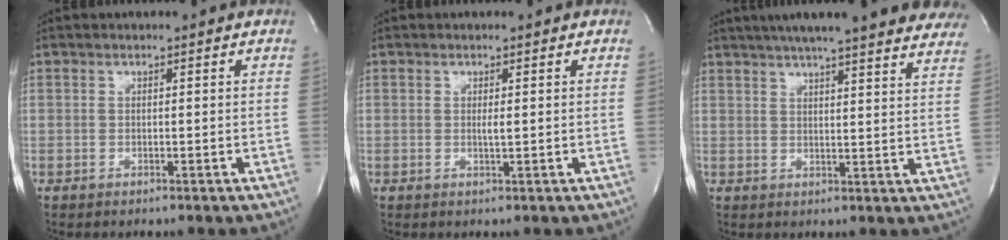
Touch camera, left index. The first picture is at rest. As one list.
[{"total": 0.9, "force": [0.1, 0.0, 0.9], "torque": [-0.021, -0.002, 0.003]}, {"total": 27.1, "force": [23.3, 3.4, 13.4], "torque": [-0.194, -0.010, 0.280]}]